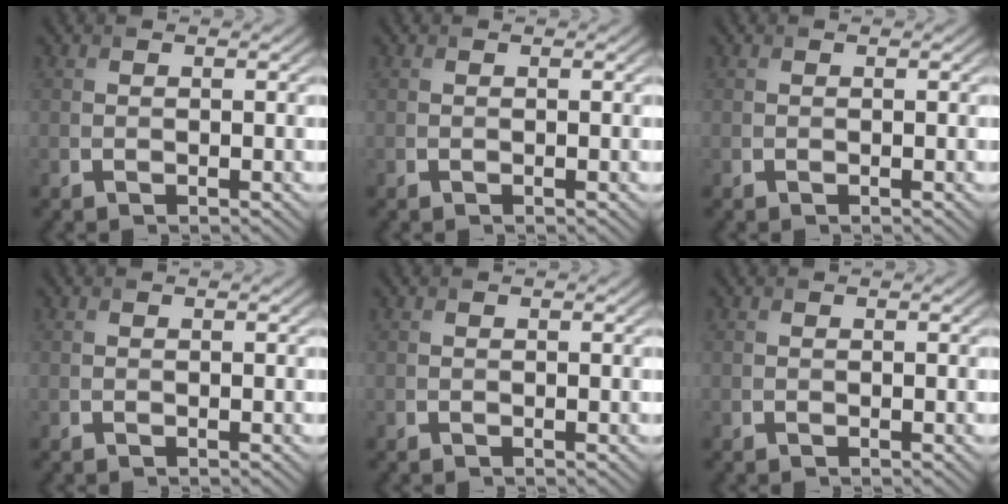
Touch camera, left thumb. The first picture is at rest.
{"total": 0.0}
{"total": 0.0}
{"total": 0.0}
{"total": 0.0}
{"total": 0.0}